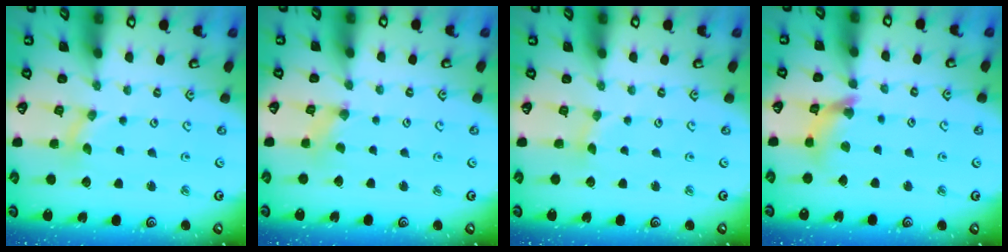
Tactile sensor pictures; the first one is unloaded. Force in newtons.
{"total": 0.0}
{"total": 1.0, "press": 1.0, "slide": 0.2}
{"total": 8.5, "press": 8.5, "slide": 0.9}